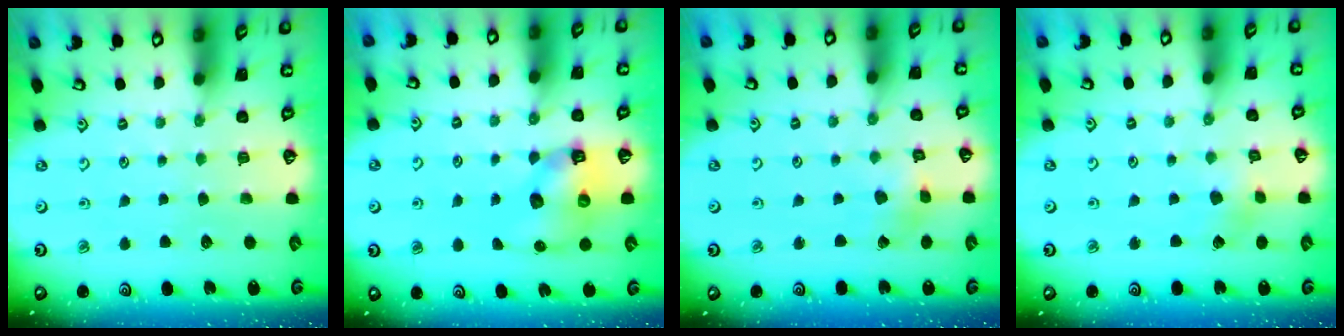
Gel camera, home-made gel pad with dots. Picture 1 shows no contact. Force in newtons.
{"total": 8.4, "press": 8.3, "slide": 1.5}
{"total": 2.0, "press": 2.0, "slide": 0.3}
{"total": 2.7, "press": 2.6, "slide": 0.7}